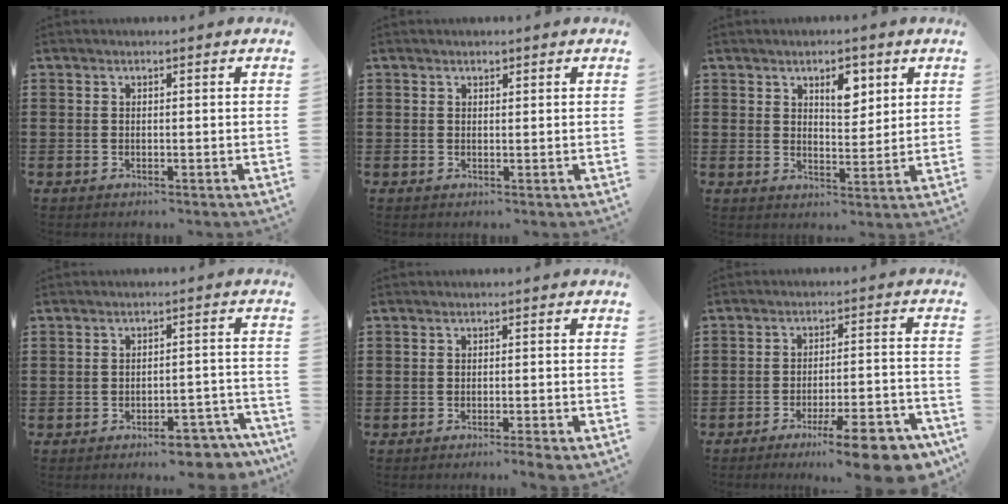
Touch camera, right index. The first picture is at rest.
{"total": 0.8, "force": [0.6, 0.5, 0.3], "torque": [-0.006, 0.002, 0.012]}
{"total": 5.2, "force": [2.7, 2.7, 3.6], "torque": [-0.048, -0.001, 0.038]}
{"total": 5.3, "force": [-4.9, 1.1, 1.8], "torque": [-0.023, 0.007, -0.092]}
{"total": 1.5, "force": [-1.2, -0.1, 1.0], "torque": [-0.016, -0.003, -0.022]}
{"total": 9.9, "force": [-7.1, 1.1, 6.8], "torque": [-0.097, 0.011, -0.126]}